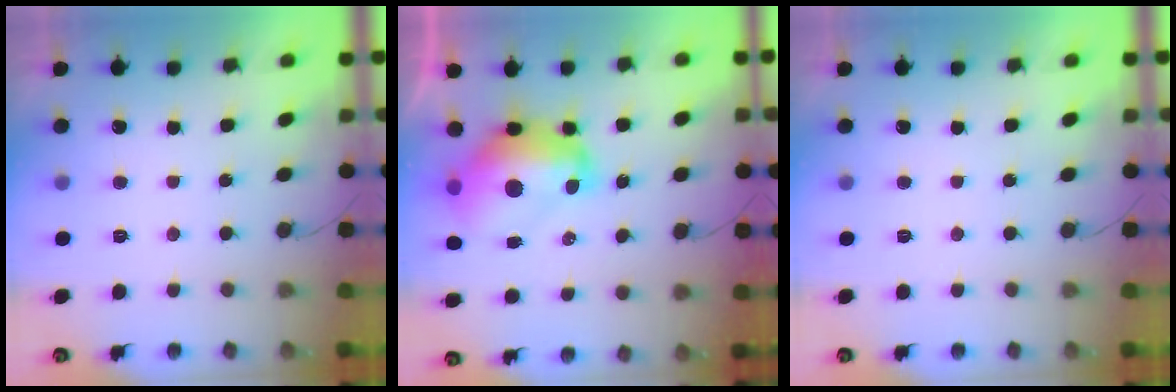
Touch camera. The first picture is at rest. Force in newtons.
{"total": 14.1, "press": 14.0, "slide": 1.4}
{"total": 0.0}